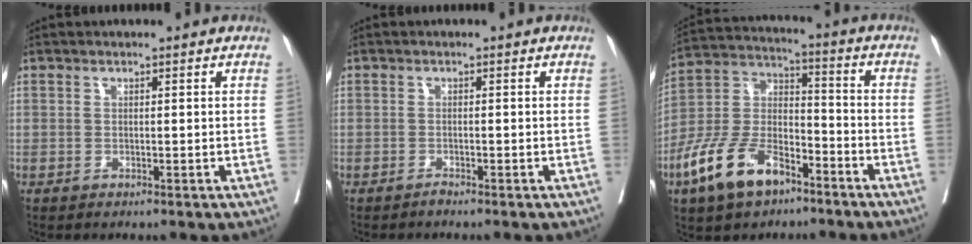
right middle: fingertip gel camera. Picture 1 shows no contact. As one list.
[{"total": 0.6, "force": [-0.6, -0.1, 0.1], "torque": [-0.004, -0.001, -0.011]}, {"total": 13.6, "force": [-8.3, 6.2, 8.8], "torque": [-0.188, 0.002, -0.163]}]